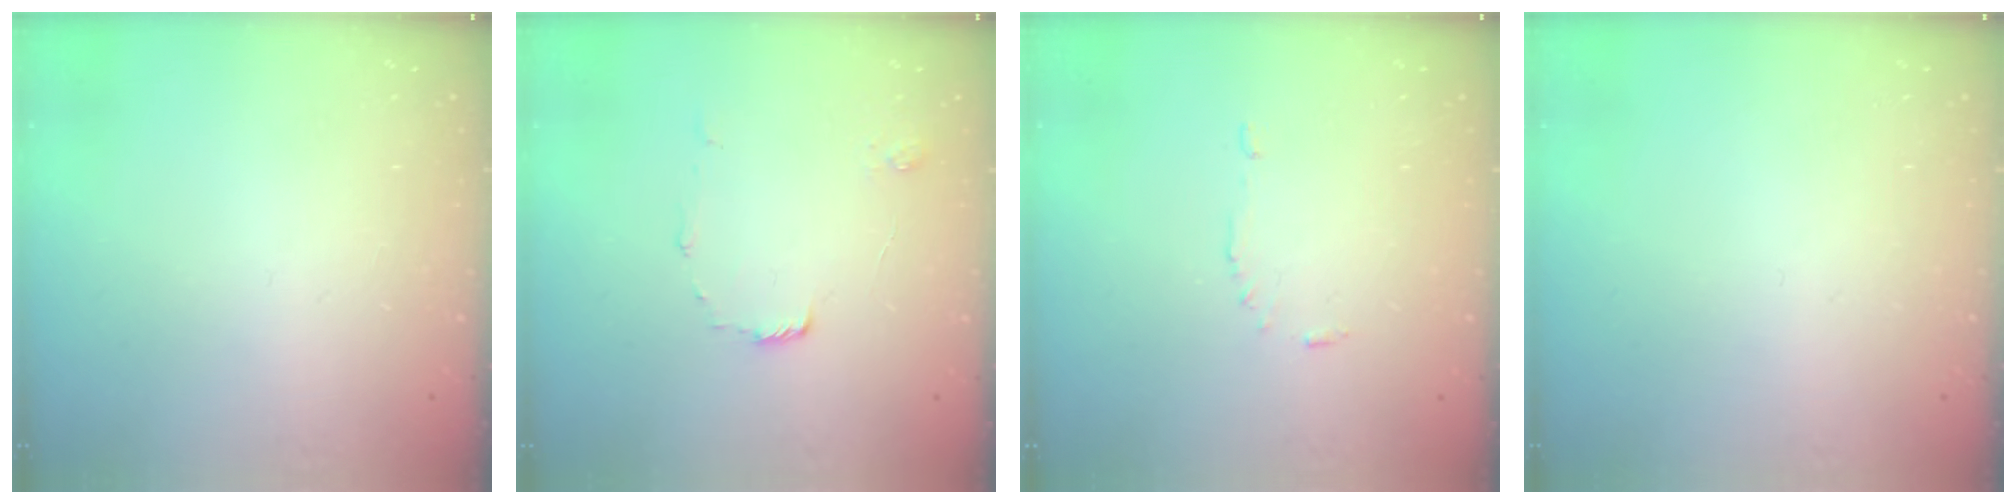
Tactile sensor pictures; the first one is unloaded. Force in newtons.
{"total": 6.9, "press": 6.9, "slide": 0.6}
{"total": 3.4, "press": 3.4, "slide": 0.4}
{"total": 0.0}